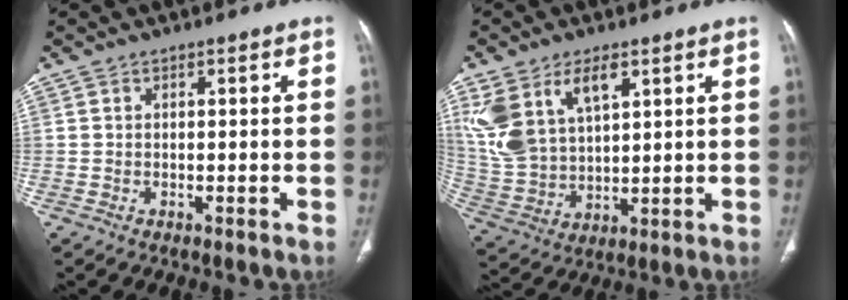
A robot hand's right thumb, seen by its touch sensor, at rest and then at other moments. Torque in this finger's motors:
{"motor_torque": [0.50, 3.05, 1.39, 0.70, 0.15]}